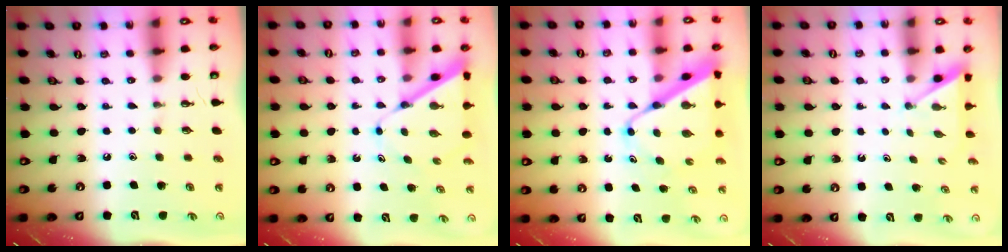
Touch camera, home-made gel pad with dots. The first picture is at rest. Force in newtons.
{"total": 6.9, "press": 6.9, "slide": 0.7}
{"total": 11.6, "press": 11.5, "slide": 1.0}
{"total": 2.9, "press": 2.9, "slide": 0.2}